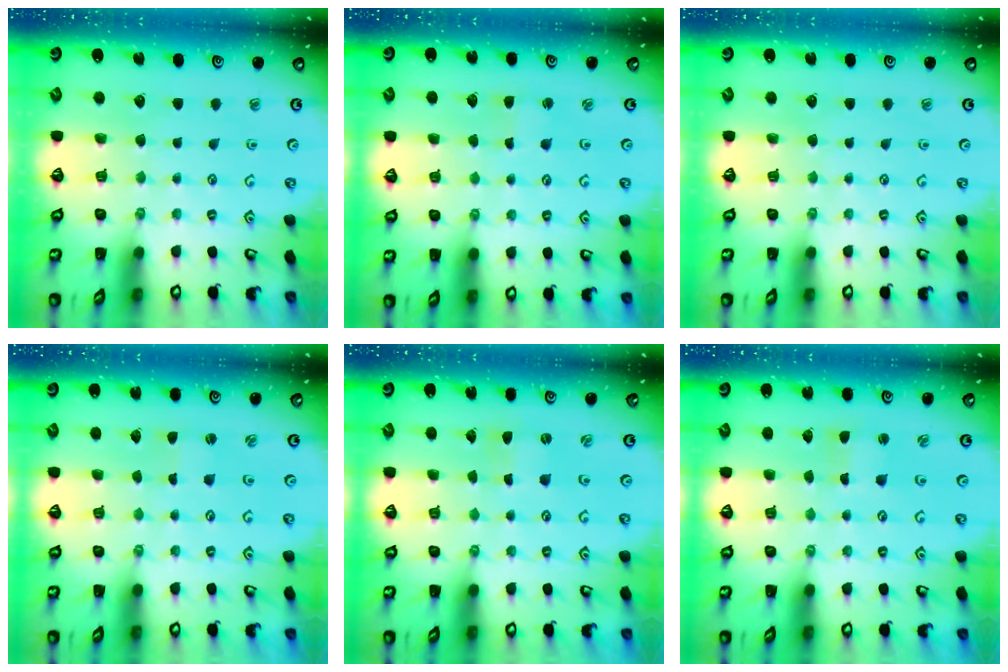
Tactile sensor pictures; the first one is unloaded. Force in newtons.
{"total": 1.6, "press": 1.6, "slide": 0.3}
{"total": 0.0}
{"total": 0.7, "press": 0.7, "slide": 0.2}
{"total": 0.0}
{"total": 1.3, "press": 1.3, "slide": 0.1}